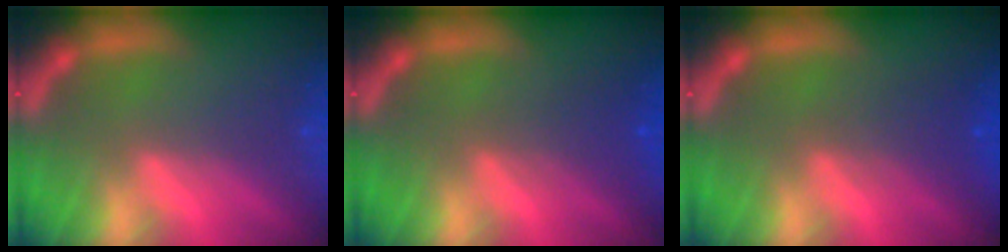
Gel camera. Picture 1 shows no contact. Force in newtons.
{"total": 2.4}
{"total": 2.5}